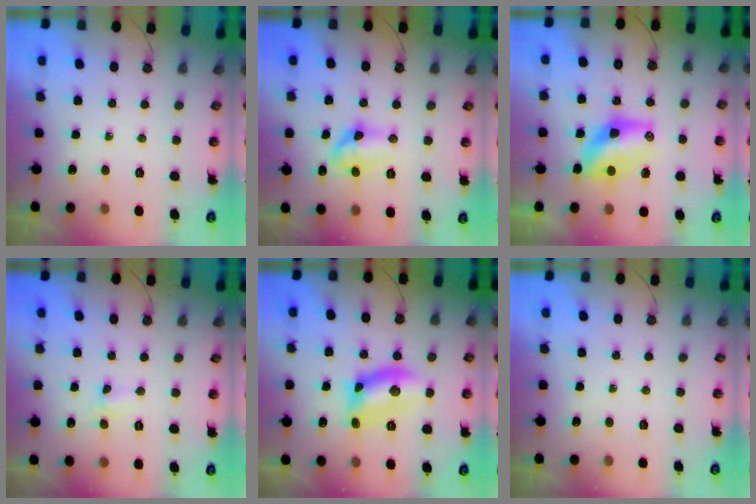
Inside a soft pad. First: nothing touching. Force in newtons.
{"total": 9.7, "press": 9.7, "slide": 1.1}
{"total": 10.4, "press": 10.4, "slide": 0.6}
{"total": 3.5, "press": 3.4, "slide": 0.5}
{"total": 11.6, "press": 11.4, "slide": 2.1}
{"total": 0.0}